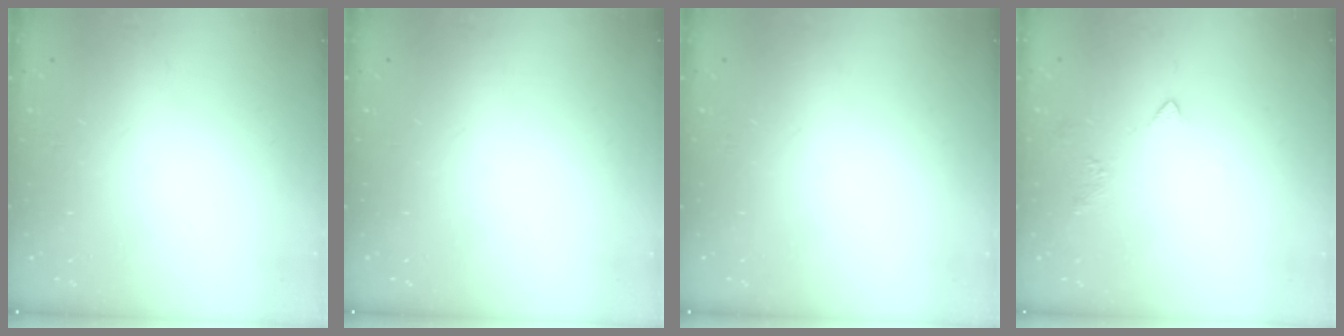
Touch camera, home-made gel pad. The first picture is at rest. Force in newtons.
{"total": 0.0}
{"total": 0.0}
{"total": 2.9, "press": 2.8, "slide": 0.7}